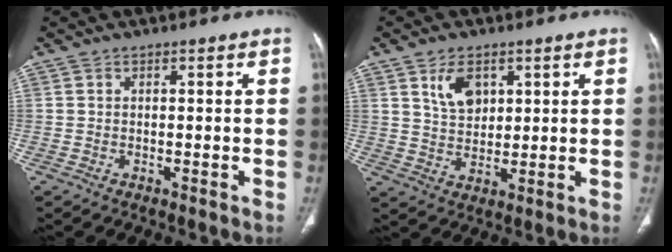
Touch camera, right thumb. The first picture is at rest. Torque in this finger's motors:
{"motor_torque": [-1.03, 0.46, -0.08, 0.08, 0.15]}